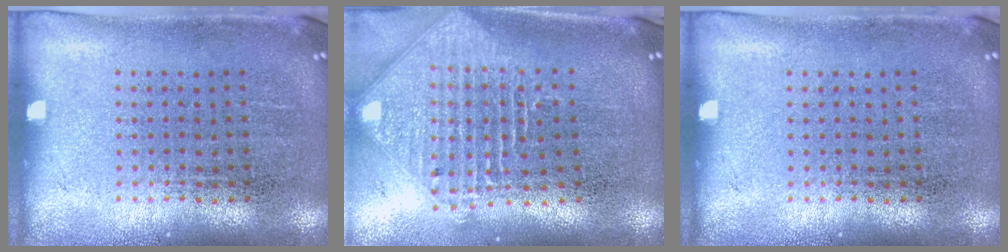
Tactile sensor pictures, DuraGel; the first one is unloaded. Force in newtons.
{"total": 2.5, "press": 1.9, "slide": 1.7}
{"total": 0.0}